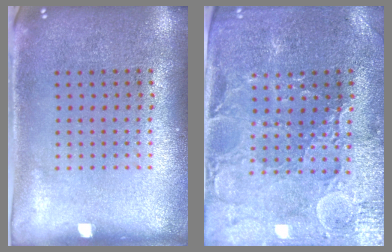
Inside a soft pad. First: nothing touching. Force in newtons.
{"total": 1.9, "press": 1.8, "slide": 0.5}